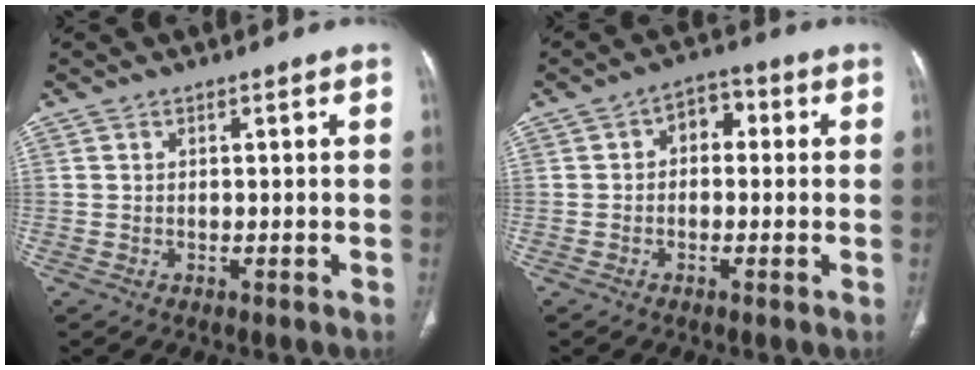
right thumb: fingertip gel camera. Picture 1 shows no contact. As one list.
[{"total": 5.1, "force": [0.5, 3.6, 3.5], "torque": [-0.024, 0.019, -0.004]}]